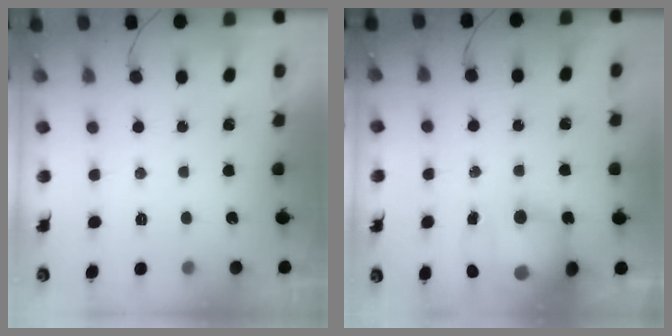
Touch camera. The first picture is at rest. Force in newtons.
{"total": 16.7, "press": 16.2, "slide": 3.9}